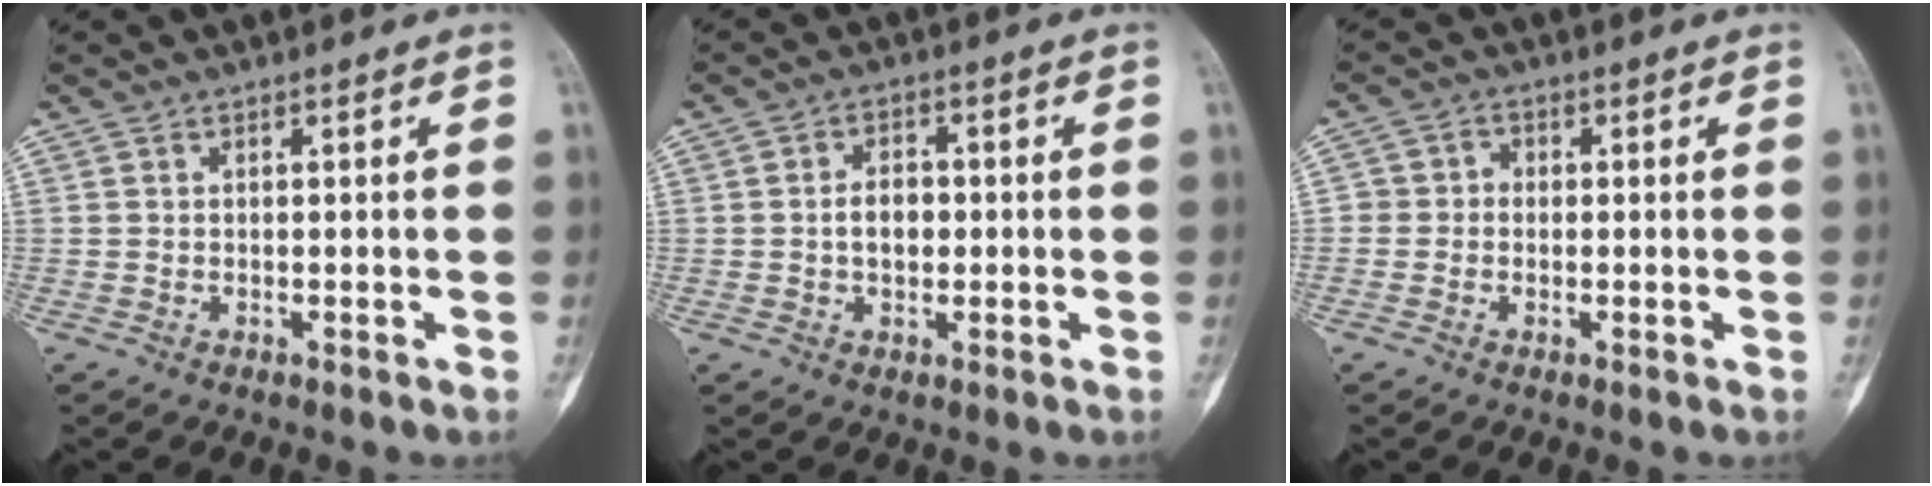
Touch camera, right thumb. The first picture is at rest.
{"total": 4.5, "force": [-0.3, 3.1, 3.3], "torque": [-0.041, 0.011, -0.008]}
{"total": 2.9, "force": [-0.4, 2.7, 1.0], "torque": [0.003, 0.011, -0.013]}